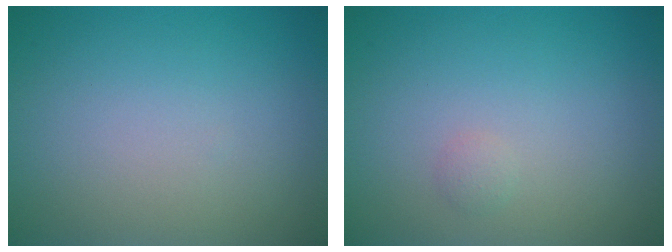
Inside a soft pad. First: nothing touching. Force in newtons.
{"total": 0.6, "press": 0.6, "slide": 0.0}